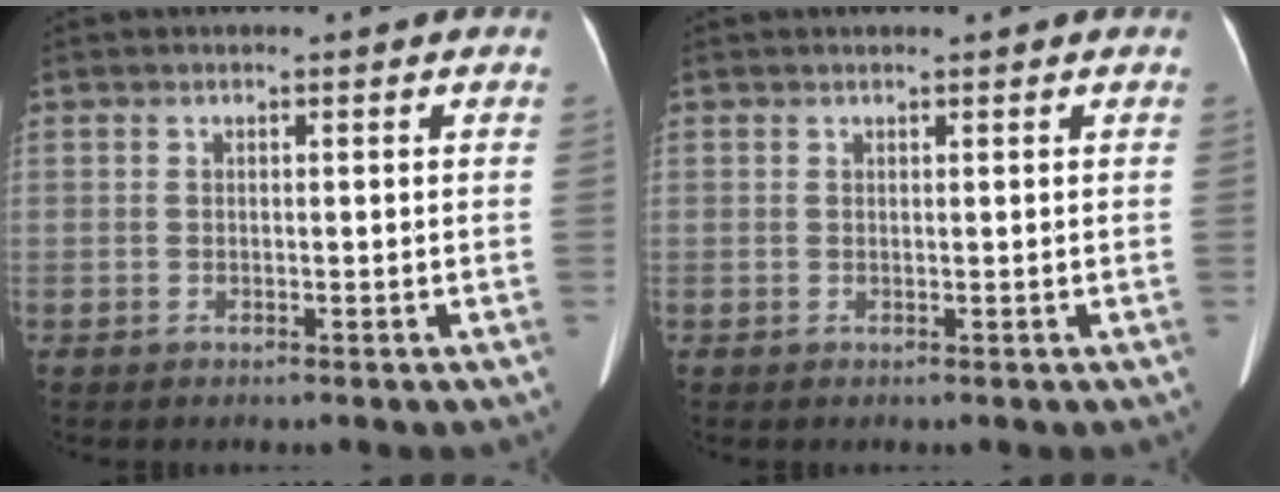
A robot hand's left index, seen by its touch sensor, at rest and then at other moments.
{"total": 0.6, "force": [0.6, 0.1, 0.2], "torque": [-0.006, 0.013, 0.010]}